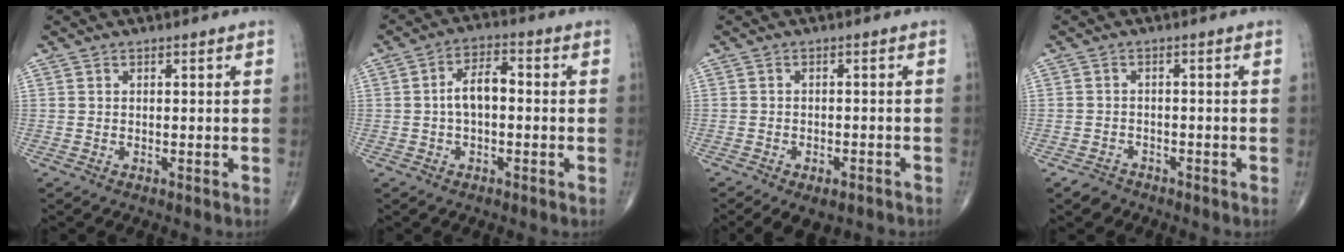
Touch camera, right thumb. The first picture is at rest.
{"total": 5.9, "force": [-0.4, 3.1, 5.0], "torque": [-0.084, 0.023, -0.015]}
{"total": 6.3, "force": [-4.5, 3.2, 3.1], "torque": [-0.037, 0.021, -0.060]}
{"total": 2.4, "force": [-1.9, 1.5, 0.1], "torque": [-0.003, 0.010, -0.033]}